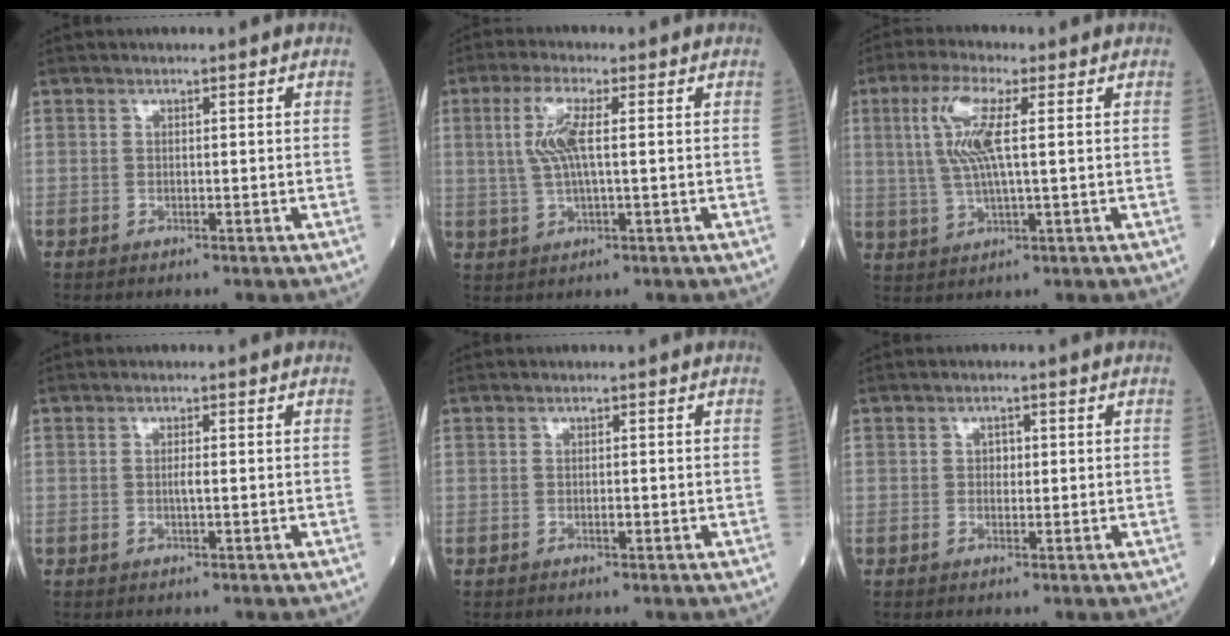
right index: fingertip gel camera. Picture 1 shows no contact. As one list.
[{"total": 5.9, "force": [1.0, 1.1, 5.7], "torque": [-0.131, 0.006, 0.022]}, {"total": 8.0, "force": [1.9, 1.4, 7.7], "torque": [-0.173, 0.009, 0.038]}, {"total": 1.5, "force": [-0.2, 0.0, 1.5], "torque": [-0.030, 0.000, -0.004]}, {"total": 0.5, "force": [-0.3, 0.1, 0.4], "torque": [-0.009, -0.001, -0.005]}, {"total": 1.3, "force": [0.2, 1.0, 0.9], "torque": [-0.011, 0.002, 0.001]}]